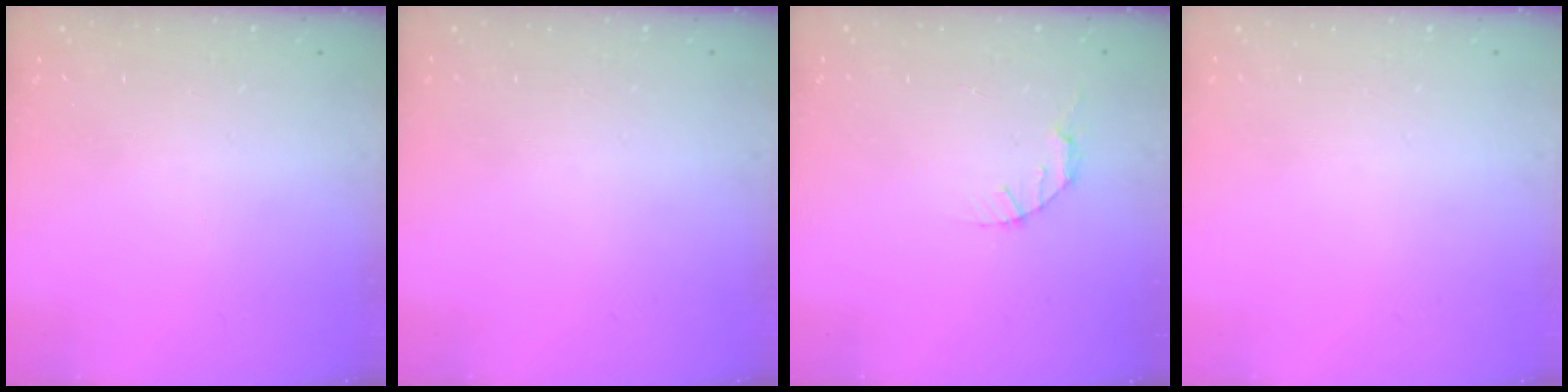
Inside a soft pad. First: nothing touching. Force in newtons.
{"total": 0.0}
{"total": 2.8, "press": 2.8, "slide": 0.4}
{"total": 0.0}